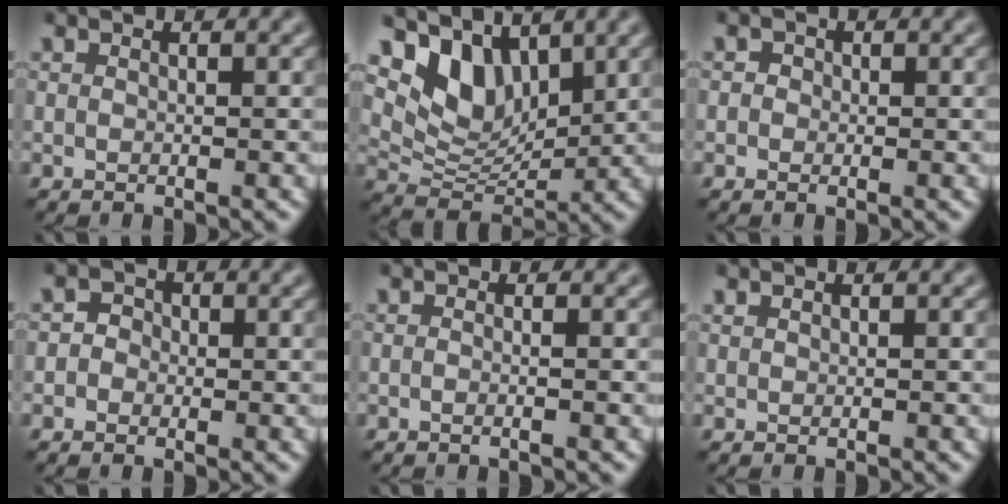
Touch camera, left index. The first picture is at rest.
{"total": 5.1, "force": [2.8, 3.0, 3.1], "torque": [-0.060, -0.012, 0.051]}
{"total": 0.7, "force": [-0.4, 0.6, 0.1], "torque": [0.005, 0.002, -0.012]}
{"total": 1.3, "force": [-1.0, 0.9, 0.0], "torque": [0.012, 0.002, -0.020]}
{"total": 1.5, "force": [-0.3, 0.7, 1.3], "torque": [0.010, 0.001, -0.031]}
{"total": 0.0}